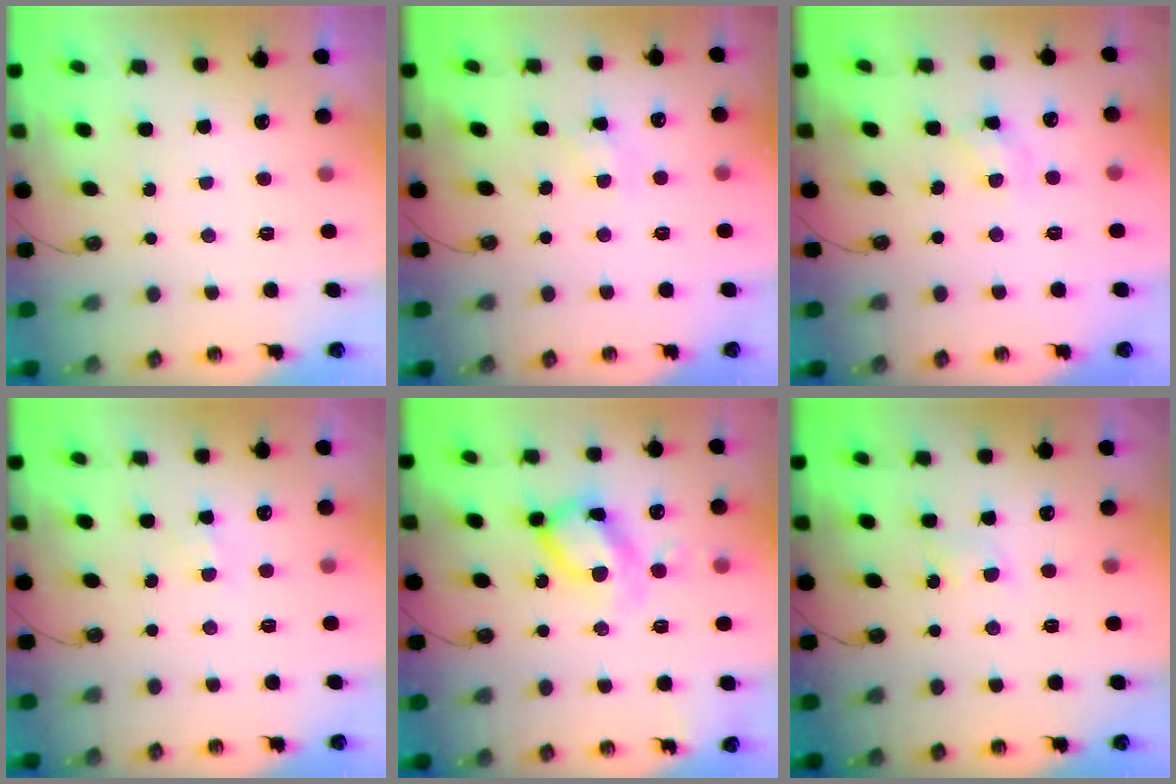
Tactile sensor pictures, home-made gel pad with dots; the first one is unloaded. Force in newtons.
{"total": 3.3, "press": 3.2, "slide": 0.5}
{"total": 5.6, "press": 5.6, "slide": 0.4}
{"total": 5.6, "press": 5.6, "slide": 0.6}
{"total": 14.6, "press": 14.5, "slide": 1.3}
{"total": 4.1, "press": 4.0, "slide": 0.6}